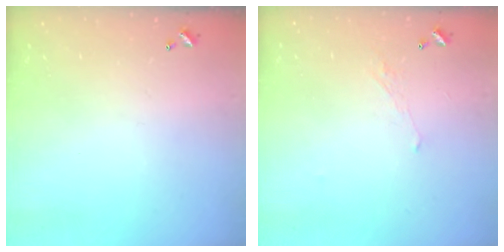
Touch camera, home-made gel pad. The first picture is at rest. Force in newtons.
{"total": 1.7, "press": 1.6, "slide": 0.6}